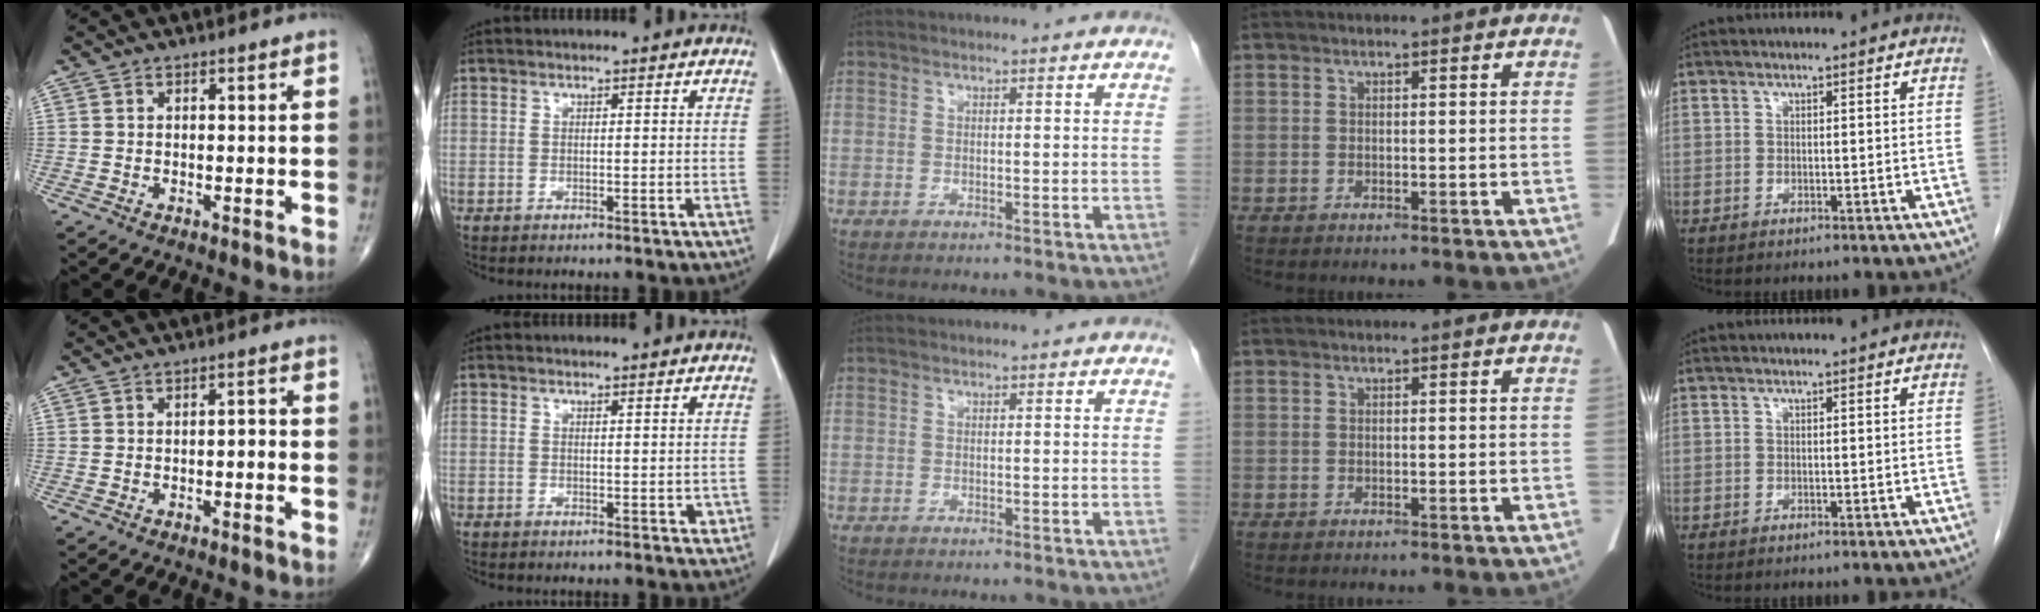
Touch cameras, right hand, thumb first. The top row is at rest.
{"thumb": {"total": 1.5, "force": [-0.5, 0.5, 1.3], "torque": [-0.013, 0.013, -0.010]}, "index": {"total": 1.3, "force": [0.8, 0.5, 0.8], "torque": [-0.012, -0.005, 0.013]}}